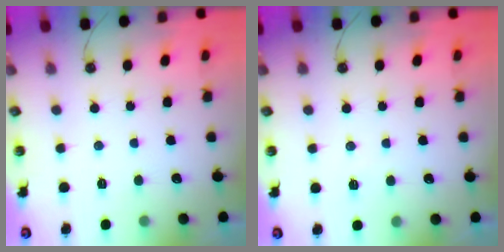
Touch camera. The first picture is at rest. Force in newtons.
{"total": 4.2, "press": 3.7, "slide": 1.9}